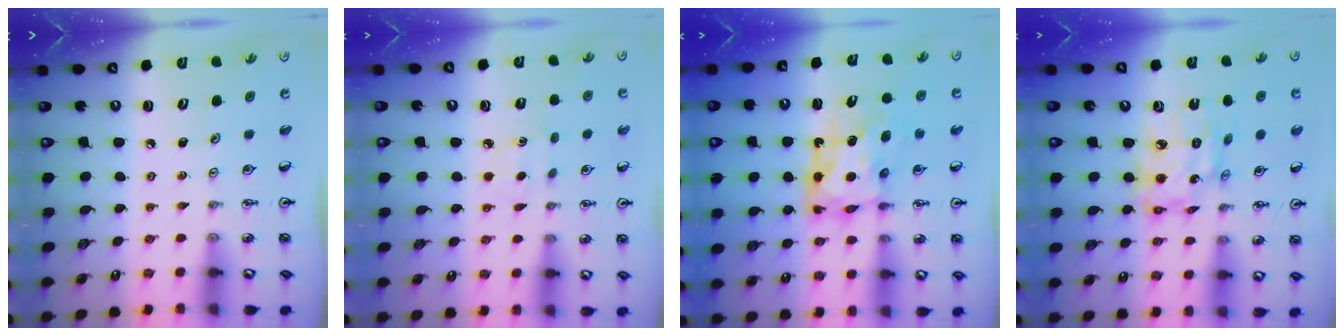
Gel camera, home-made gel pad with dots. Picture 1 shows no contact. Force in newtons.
{"total": 3.9, "press": 3.9, "slide": 0.5}
{"total": 8.2, "press": 8.1, "slide": 0.8}
{"total": 12.2, "press": 12.1, "slide": 1.6}